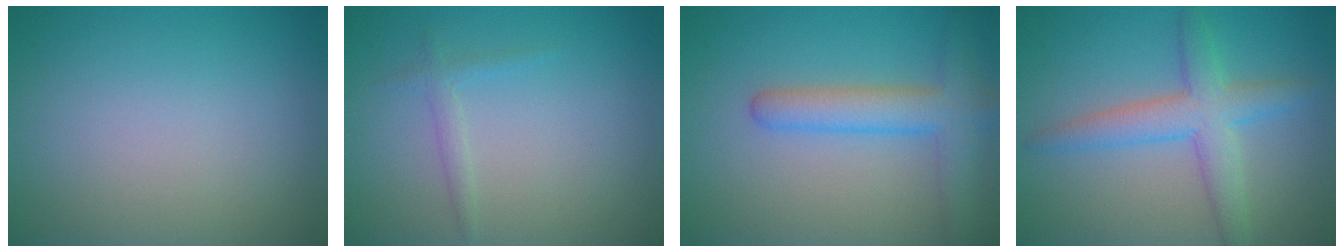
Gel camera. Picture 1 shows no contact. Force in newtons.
{"total": 1.2, "press": 1.2, "slide": 0.1}
{"total": 4.6, "press": 4.6, "slide": 0.2}
{"total": 4.5, "press": 4.5, "slide": 0.1}